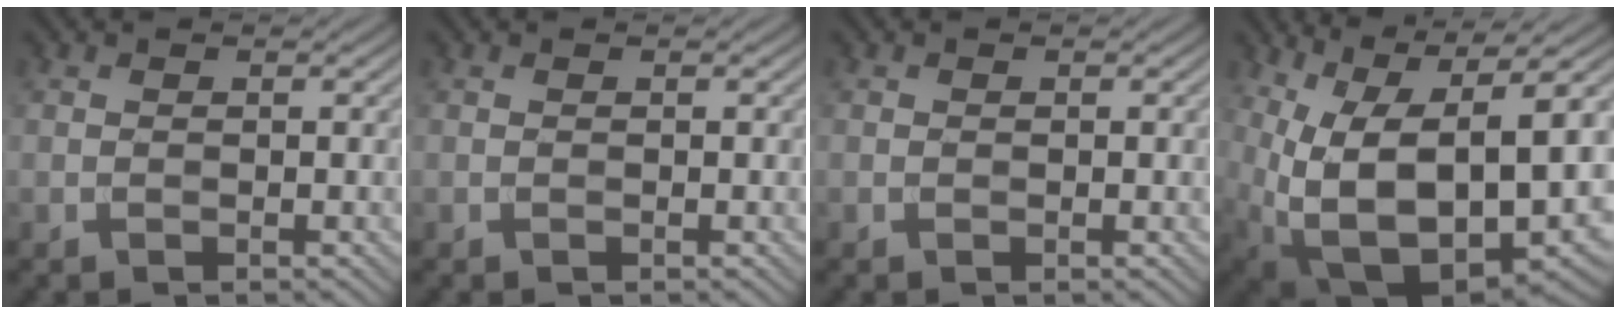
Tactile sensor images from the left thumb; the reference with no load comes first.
{"total": 0.0}
{"total": 0.0}
{"total": 19.0, "force": [0.3, 11.2, 15.3], "torque": [-0.262, -0.031, 0.048]}